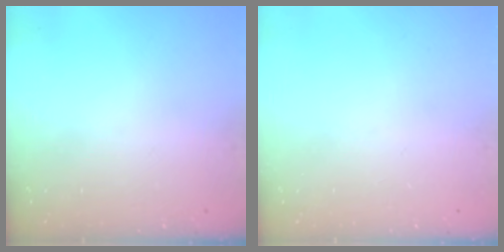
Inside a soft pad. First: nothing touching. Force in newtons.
{"total": 0.0}